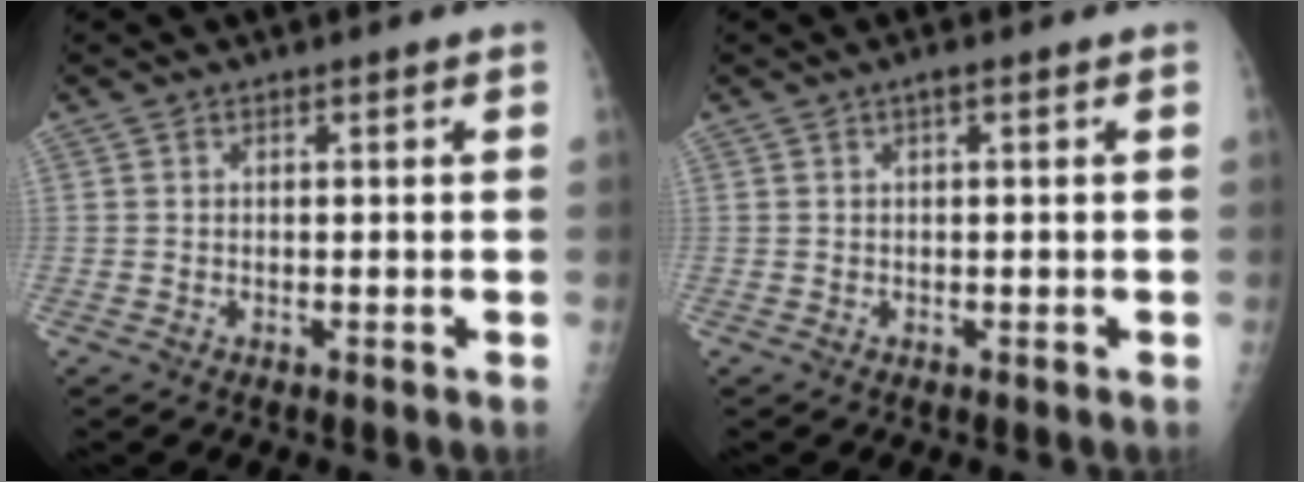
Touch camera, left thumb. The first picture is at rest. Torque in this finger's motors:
{"motor_torque": [0.00, 0.00, 0.13, 0.12, 0.04]}